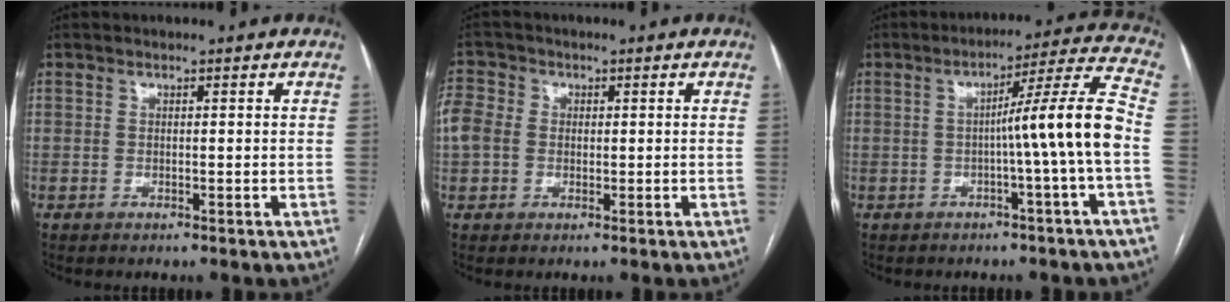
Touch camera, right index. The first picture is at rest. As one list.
[{"total": 5.8, "force": [0.3, 5.1, 2.9], "torque": [-0.078, 0.025, 0.005]}, {"total": 10.3, "force": [-1.8, -2.1, 9.9], "torque": [-0.141, 0.020, -0.026]}]